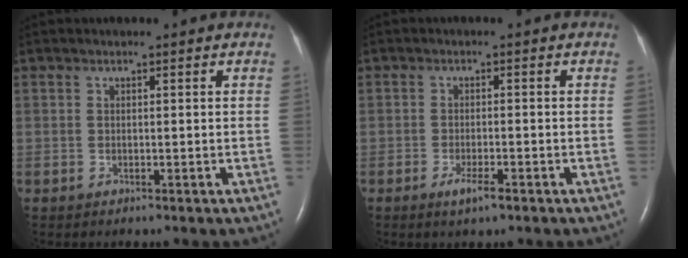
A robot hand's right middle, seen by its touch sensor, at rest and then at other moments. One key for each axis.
{"total": 2.7, "fx": -1.6, "fy": 0.4, "fz": 2.1, "tx": -0.040, "ty": -0.003, "tz": -0.030}